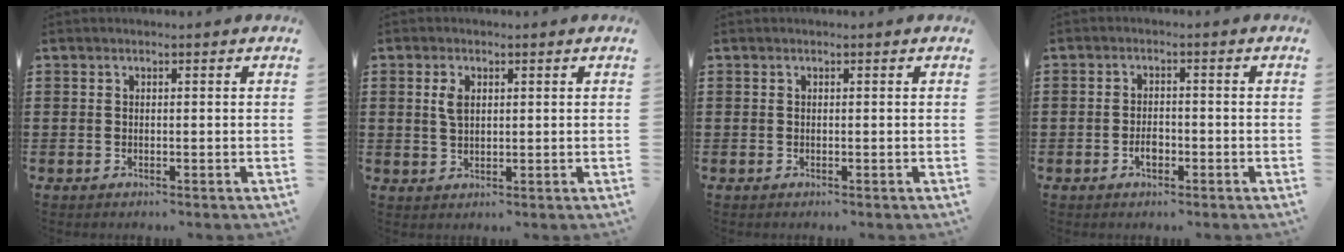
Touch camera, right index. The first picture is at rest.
{"total": 2.9, "force": [0.9, 1.6, 2.3], "torque": [-0.052, 0.006, 0.014]}
{"total": 0.0}
{"total": 2.3, "force": [-1.1, 1.2, 1.6], "torque": [-0.031, 0.003, -0.022]}